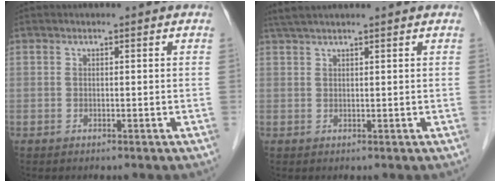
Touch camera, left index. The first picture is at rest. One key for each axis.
{"total": 5.7, "fx": 4.9, "fy": -0.2, "fz": 2.9, "tx": -0.043, "ty": 0.039, "tz": 0.083}